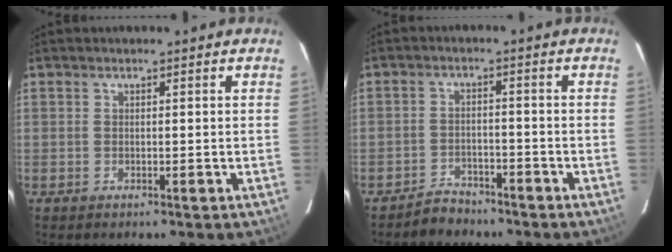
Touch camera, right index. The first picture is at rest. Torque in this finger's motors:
{"motor_torque": [0.16, -0.24, 0.01, -0.06]}